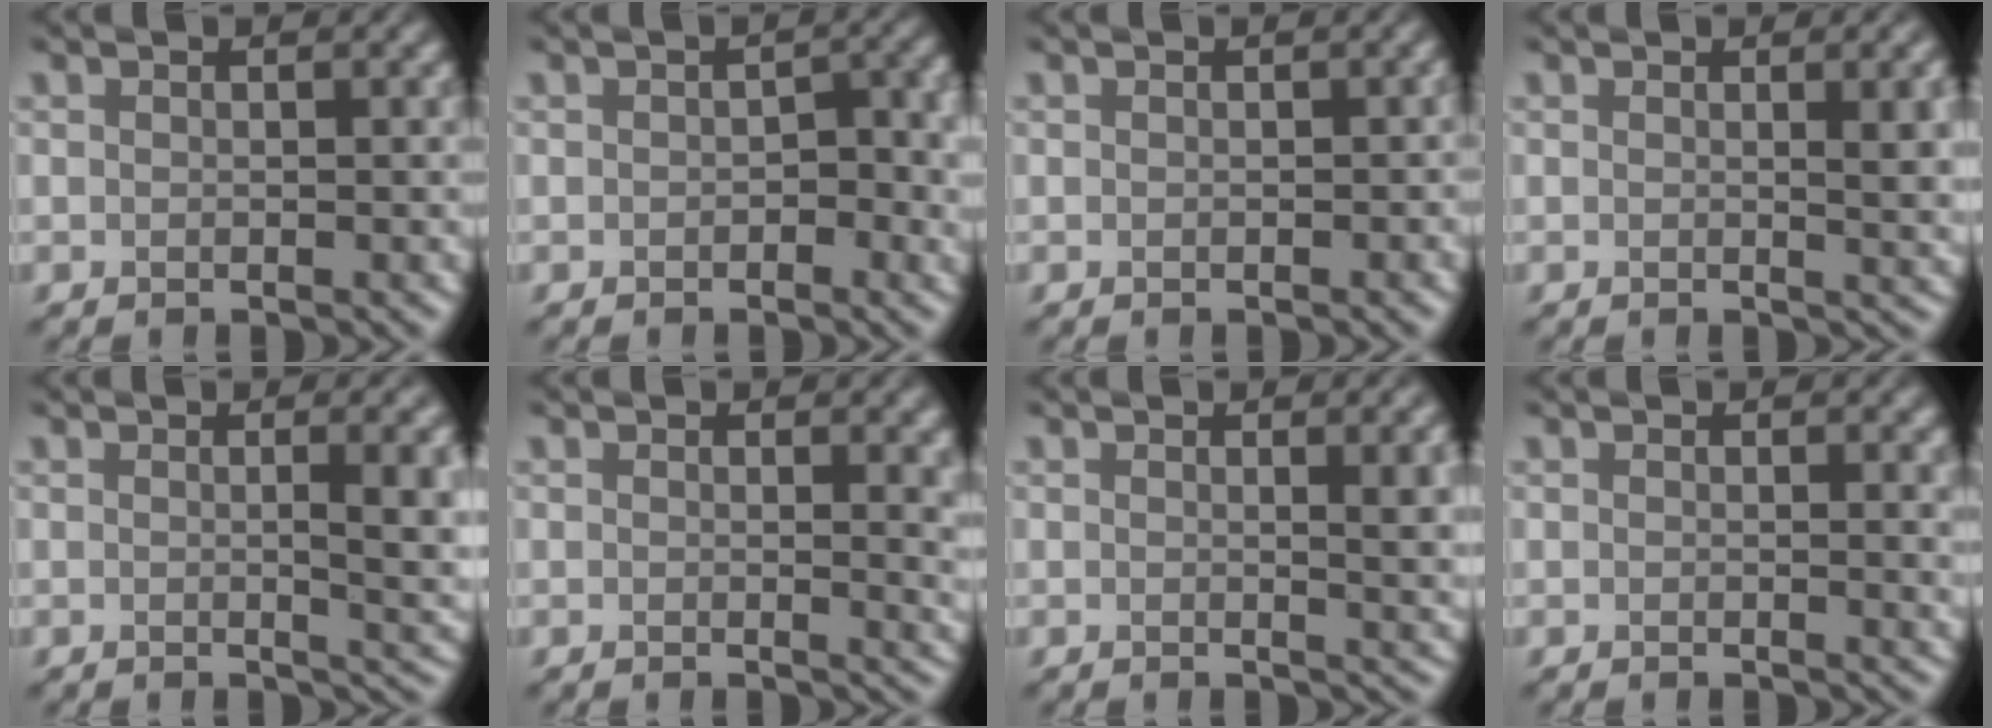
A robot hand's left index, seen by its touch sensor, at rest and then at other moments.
{"total": 2.6, "force": [-0.4, 1.5, 2.1], "torque": [-0.025, -0.004, -0.007]}
{"total": 0.0}
{"total": 3.7, "force": [0.6, 1.1, 3.5], "torque": [-0.034, 0.005, 0.007]}
{"total": 5.5, "force": [0.4, 1.7, 5.3], "torque": [-0.056, -0.003, 0.006]}
{"total": 2.9, "force": [0.7, 1.1, 2.7], "torque": [-0.020, -0.001, 0.008]}
{"total": 4.4, "force": [0.8, 1.4, 4.1], "torque": [-0.036, 0.004, 0.008]}
{"total": 1.2, "force": [0.3, 0.3, 1.2], "torque": [-0.010, -0.001, 0.001]}